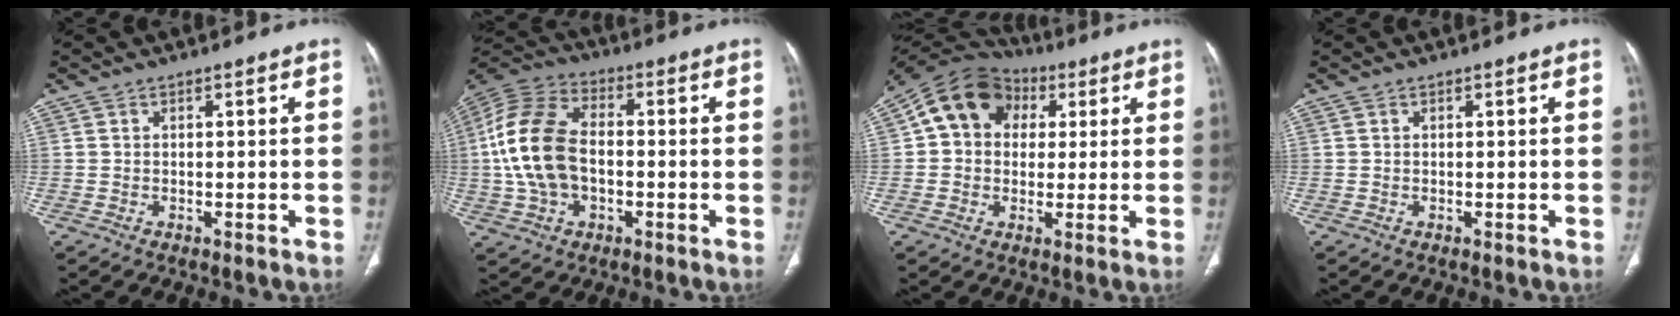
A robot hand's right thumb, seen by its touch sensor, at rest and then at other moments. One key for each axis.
{"total": 16.2, "fx": -0.8, "fy": 10.4, "fz": 12.3, "tx": -0.253, "ty": 0.029, "tz": -0.017}
{"total": 12.9, "fx": 3.1, "fy": 10.5, "fz": 6.8, "tx": -0.100, "ty": 0.024, "tz": 0.043}
{"total": 0.0}